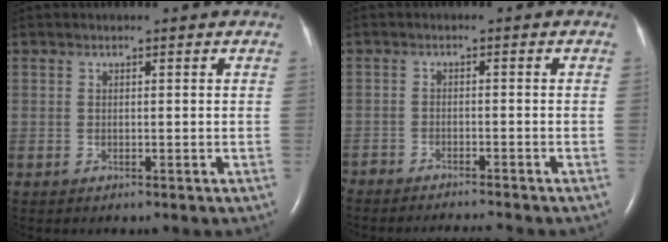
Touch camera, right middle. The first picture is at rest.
{"total": 7.5, "force": [-7.2, 0.6, 2.2], "torque": [-0.025, -0.013, -0.110]}